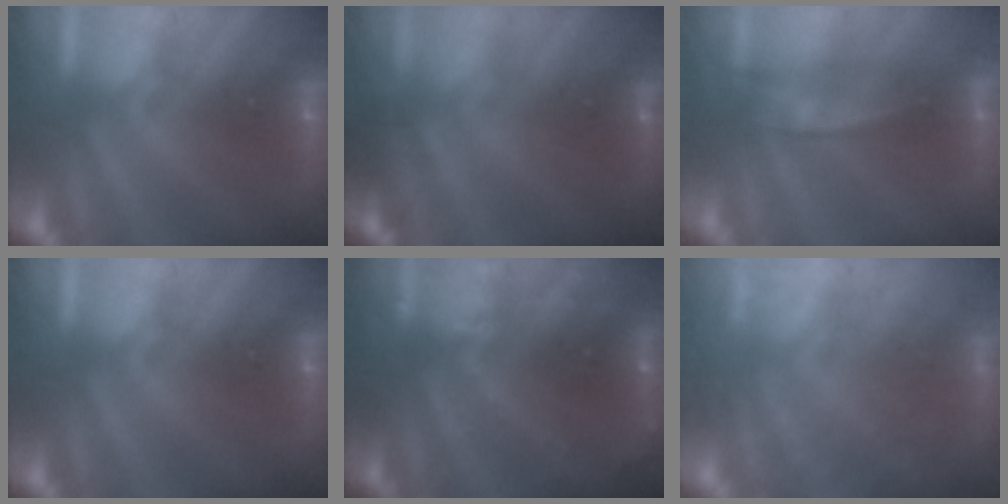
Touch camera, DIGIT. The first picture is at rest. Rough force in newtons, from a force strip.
{"total": 4.5}
{"total": 2.2}
{"total": 0.0}
{"total": 3.1}
{"total": 7.4}